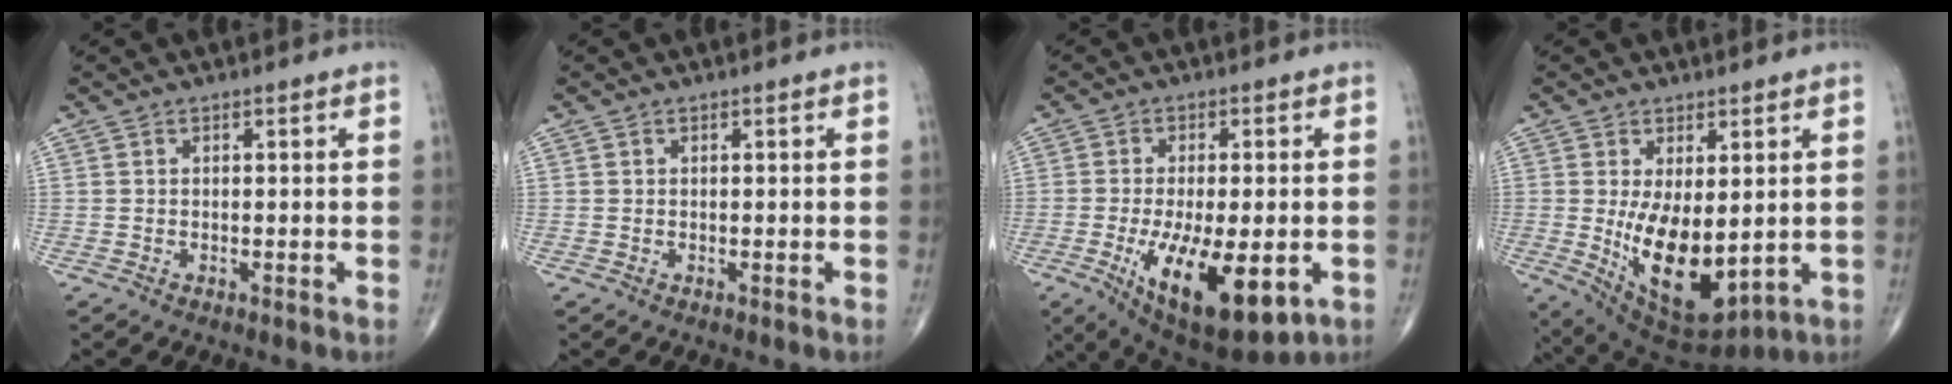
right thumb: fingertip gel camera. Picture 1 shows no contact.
{"total": 0.0}
{"total": 17.1, "force": [-5.2, 6.9, 14.7], "torque": [-0.236, -0.019, -0.062]}
{"total": 13.8, "force": [-0.6, 6.9, 11.9], "torque": [-0.186, -0.028, 0.016]}